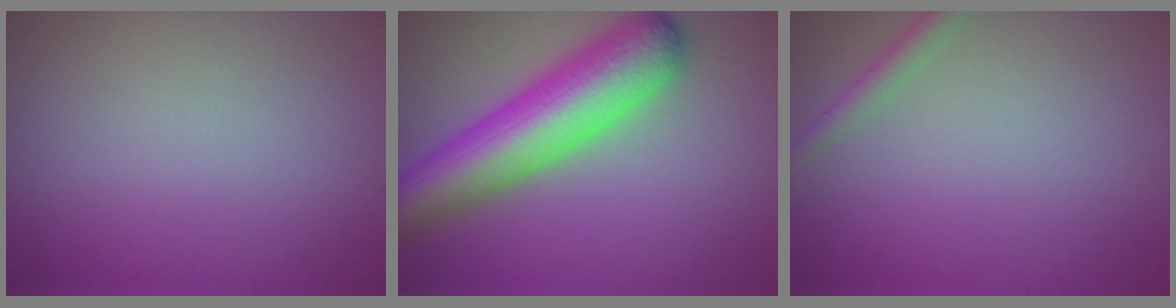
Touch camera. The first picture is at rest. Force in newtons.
{"total": 9.5, "press": 9.5, "slide": 0.4}
{"total": 1.7, "press": 1.7, "slide": 0.1}